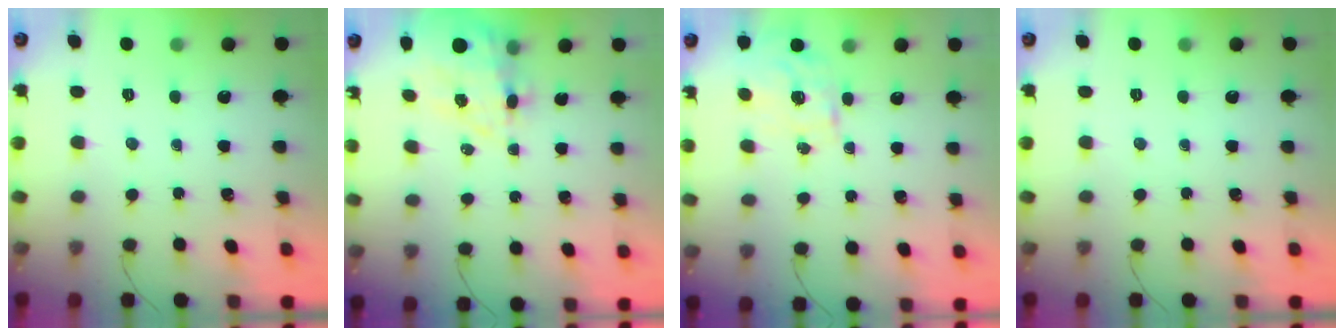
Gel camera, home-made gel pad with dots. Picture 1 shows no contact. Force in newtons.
{"total": 13.3, "press": 12.9, "slide": 3.2}
{"total": 0.9, "press": 0.7, "slide": 0.6}
{"total": 0.0}